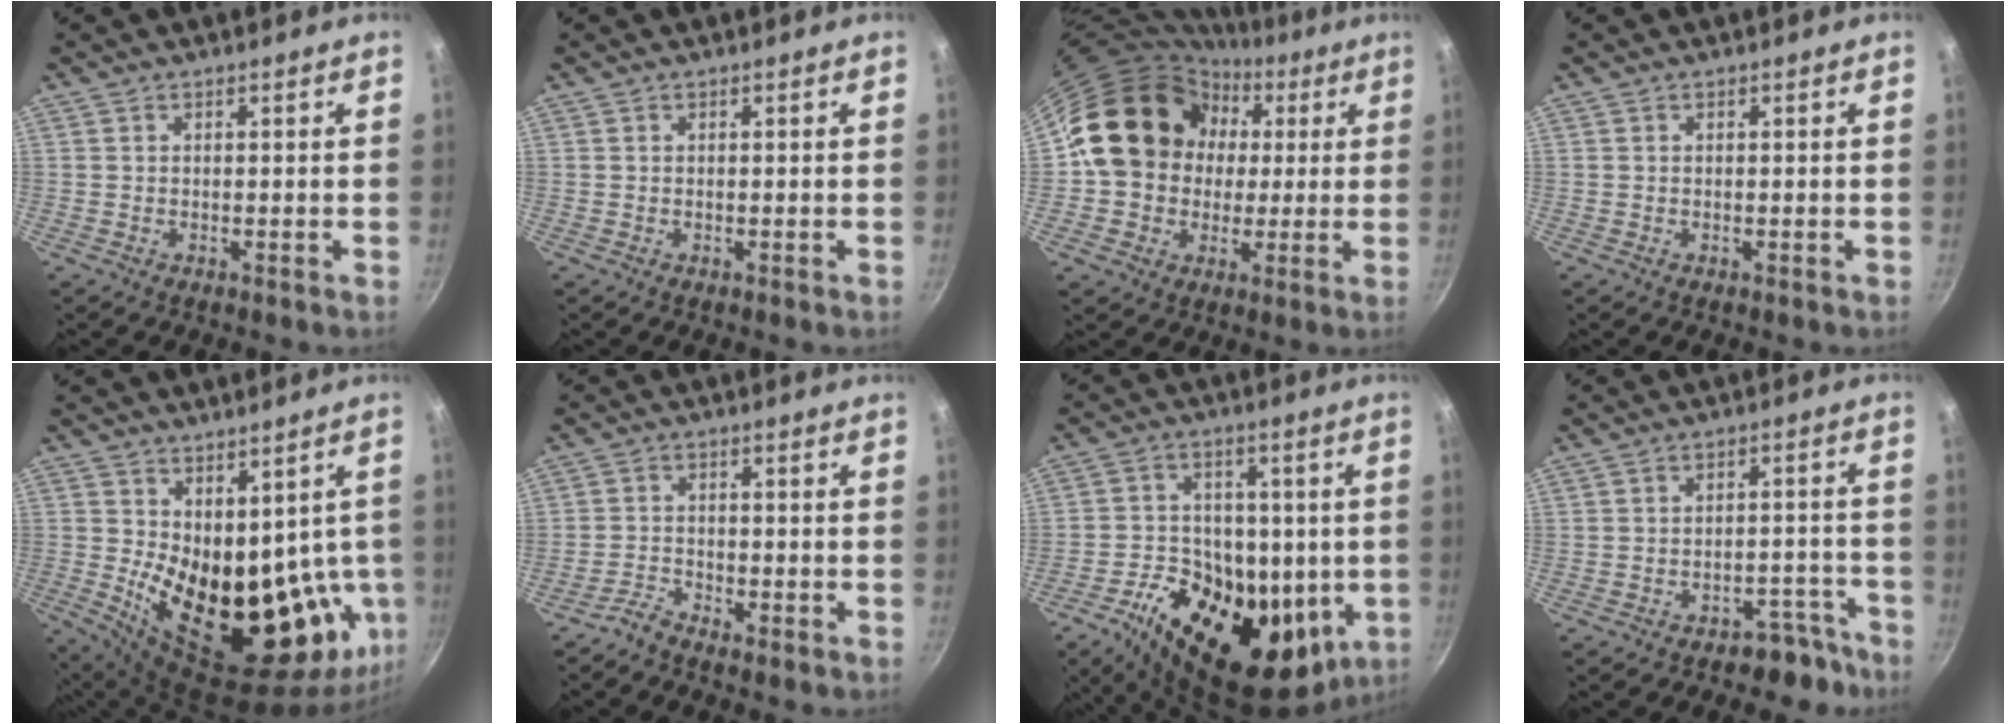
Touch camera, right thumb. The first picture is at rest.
{"total": 0.0}
{"total": 17.4, "force": [2.5, 15.0, 8.4], "torque": [-0.110, 0.035, 0.036]}
{"total": 0.0}
{"total": 22.1, "force": [0.9, 12.7, 18.1], "torque": [-0.214, -0.042, 0.051]}
{"total": 2.6, "force": [-2.4, 0.6, 0.8], "torque": [-0.021, 0.019, -0.053]}
{"total": 22.4, "force": [-5.4, 14.6, 16.2], "torque": [-0.239, 0.002, -0.076]}
{"total": 6.6, "force": [-5.2, 3.7, 1.5], "torque": [0.040, 0.075, -0.052]}